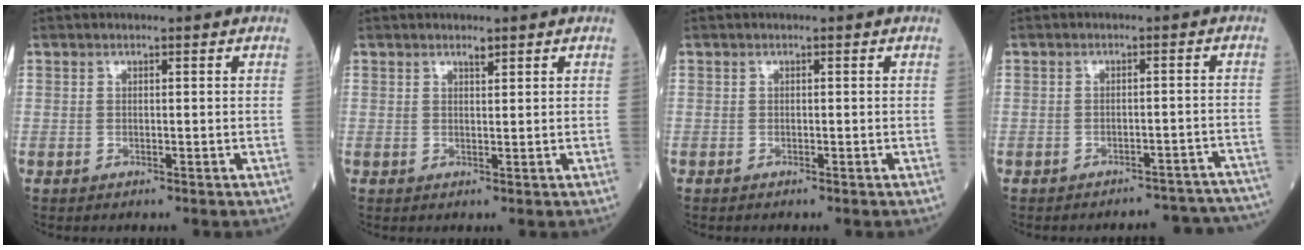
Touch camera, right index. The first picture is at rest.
{"total": 1.4, "force": [1.0, 0.5, 0.8], "torque": [-0.020, 0.000, 0.020]}
{"total": 0.8, "force": [-0.4, 0.6, 0.4], "torque": [-0.021, 0.002, -0.005]}
{"total": 12.6, "force": [-12.0, 3.8, 1.2], "torque": [0.001, 0.037, -0.130]}